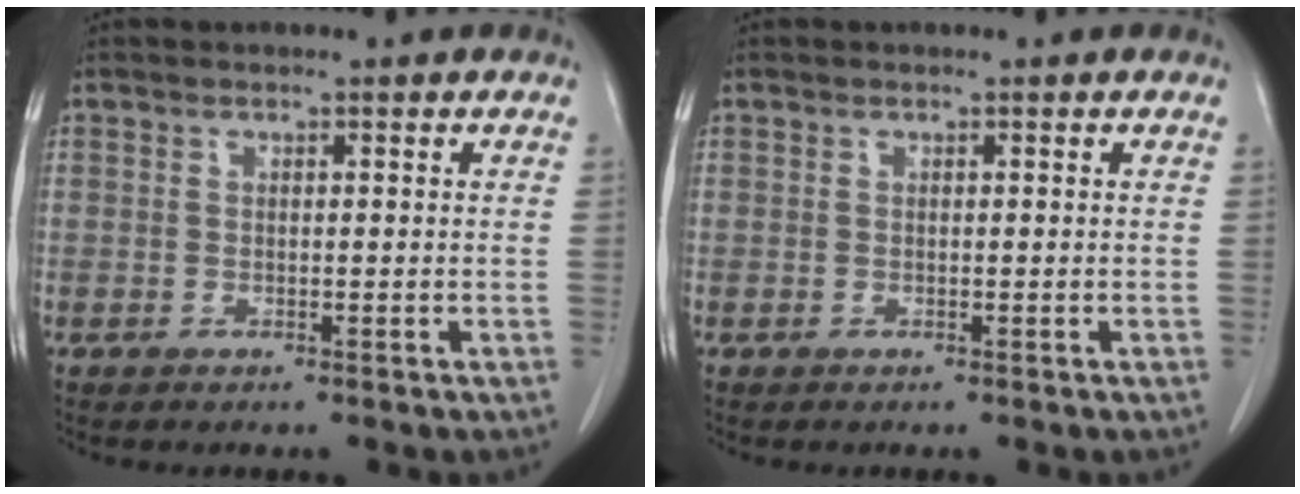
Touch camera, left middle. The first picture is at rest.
{"total": 0.0}